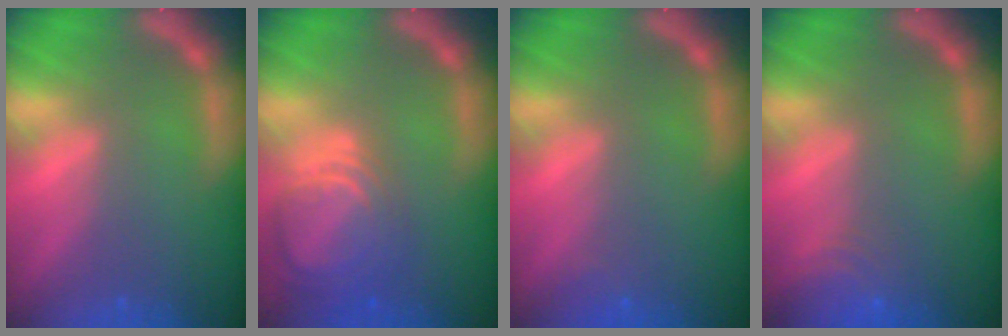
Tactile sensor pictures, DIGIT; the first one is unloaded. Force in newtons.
{"total": 7.5}
{"total": 0.9}
{"total": 4.5}